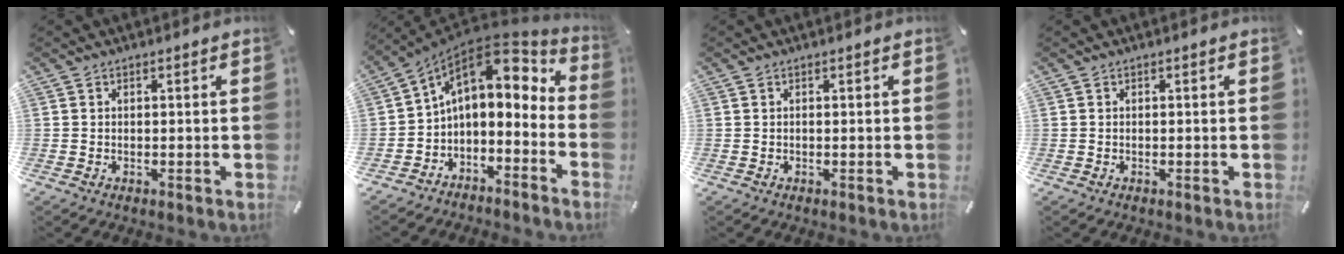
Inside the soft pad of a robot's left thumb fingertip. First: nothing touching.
{"total": 11.9, "force": [3.2, 8.0, 8.3], "torque": [-0.125, -0.025, 0.055]}
{"total": 0.0}
{"total": 0.0}